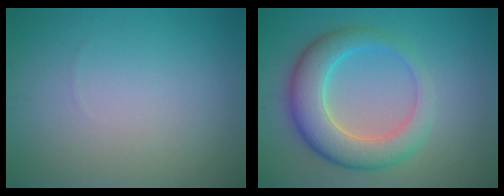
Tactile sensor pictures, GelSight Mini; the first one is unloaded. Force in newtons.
{"total": 6.7, "press": 6.7, "slide": 0.4}